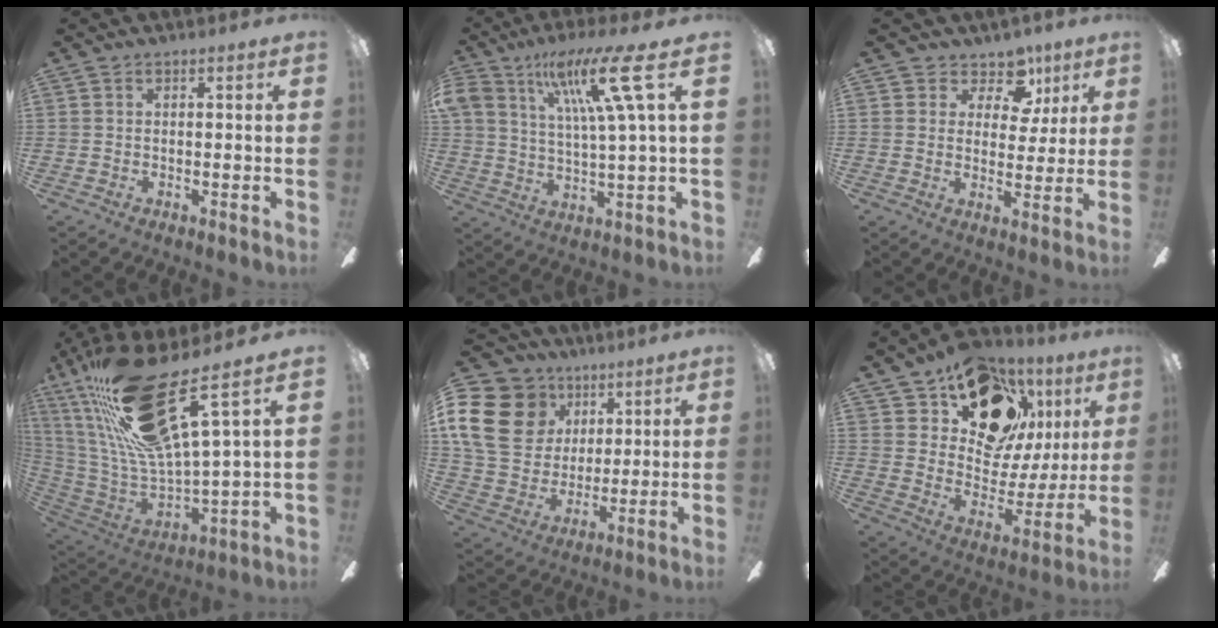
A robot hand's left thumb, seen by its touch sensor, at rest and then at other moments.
{"total": 16.3, "force": [7.8, 3.8, 13.8], "torque": [-0.263, -0.020, 0.117]}
{"total": 8.4, "force": [5.5, 5.6, 2.9], "torque": [-0.047, -0.033, 0.098]}
{"total": 28.5, "force": [15.5, 8.2, 22.5], "torque": [-0.425, -0.089, 0.261]}
{"total": 19.5, "force": [7.3, 15.6, 9.2], "torque": [-0.193, -0.017, 0.141]}
{"total": 19.7, "force": [12.4, 11.9, 9.7], "torque": [-0.149, -0.067, 0.225]}